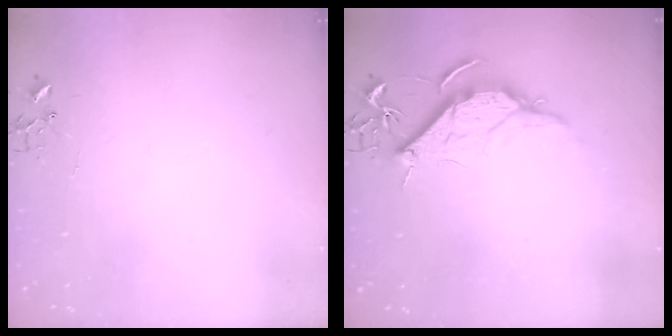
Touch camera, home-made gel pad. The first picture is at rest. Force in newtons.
{"total": 12.2, "press": 12.2, "slide": 1.1}